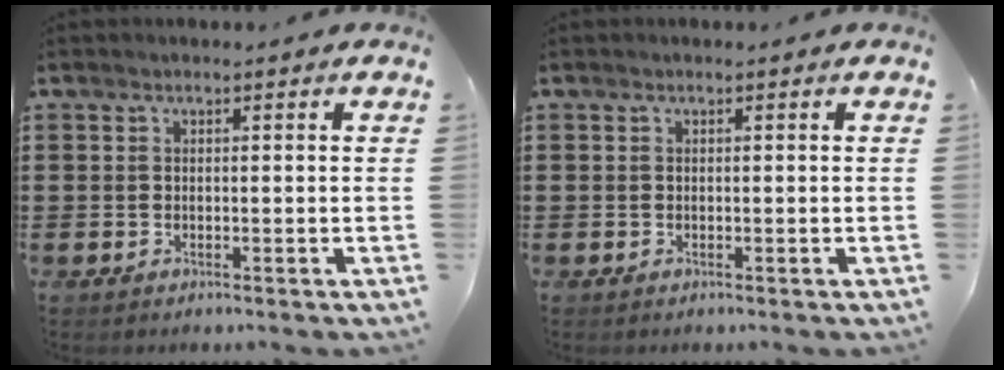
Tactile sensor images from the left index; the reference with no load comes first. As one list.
[{"total": 0.0}]